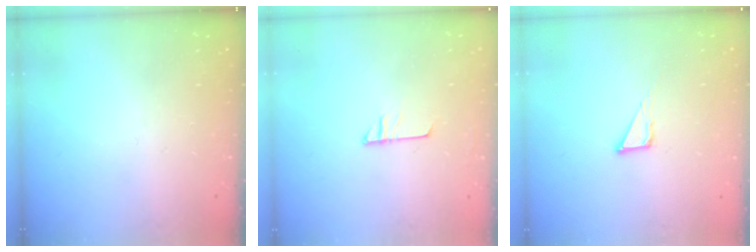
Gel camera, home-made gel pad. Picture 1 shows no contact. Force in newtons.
{"total": 6.4, "press": 6.4, "slide": 0.3}
{"total": 3.8, "press": 3.8, "slide": 0.3}